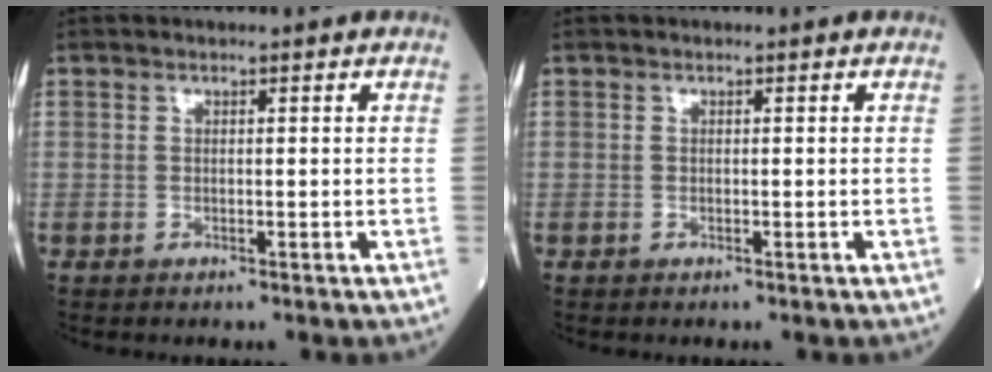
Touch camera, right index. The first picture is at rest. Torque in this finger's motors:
{"motor_torque": [0.01, 0.01, -0.04, -0.01]}